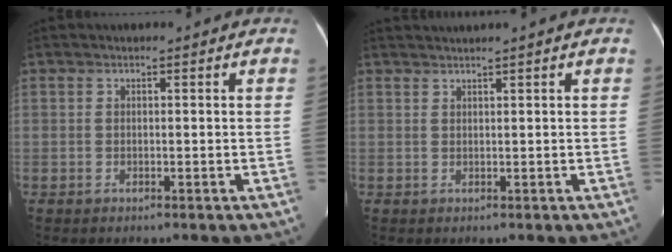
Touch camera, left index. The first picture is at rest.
{"total": 1.8, "force": [1.5, -0.7, 0.8], "torque": [-0.014, 0.012, 0.035]}